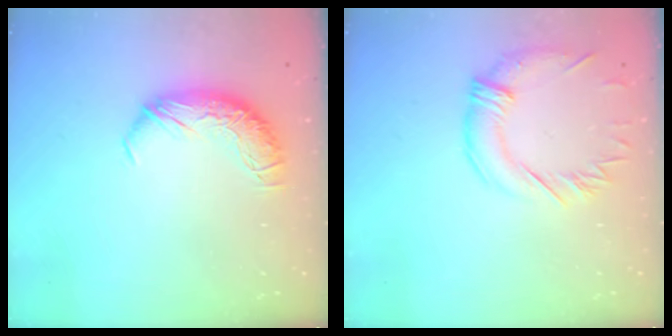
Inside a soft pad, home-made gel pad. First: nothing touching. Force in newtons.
{"total": 1.1, "press": 0.2, "slide": 1.1}